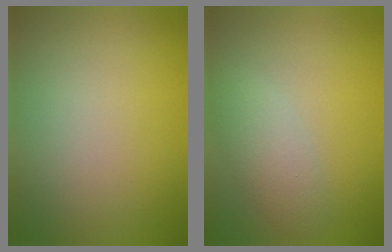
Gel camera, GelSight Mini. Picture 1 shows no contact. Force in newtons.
{"total": 2.8, "press": 2.8, "slide": 0.2}